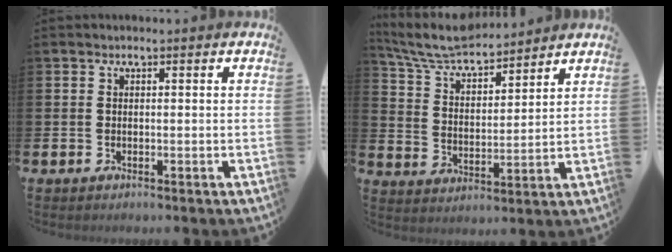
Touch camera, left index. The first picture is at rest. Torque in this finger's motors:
{"motor_torque": [1.04, -1.10, 0.18, 0.14]}